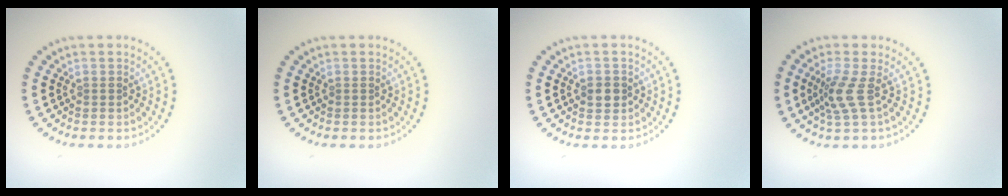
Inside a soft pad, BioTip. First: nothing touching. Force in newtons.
{"total": 0.0}
{"total": 1.6, "press": 1.5, "slide": 0.3}
{"total": 2.6, "press": 1.9, "slide": 1.7}